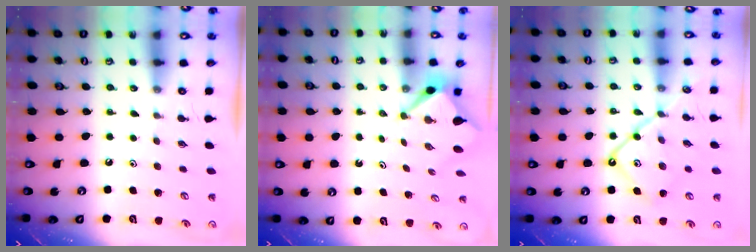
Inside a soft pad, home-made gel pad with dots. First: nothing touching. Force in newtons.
{"total": 3.2, "press": 3.2, "slide": 0.2}
{"total": 13.4, "press": 13.3, "slide": 1.3}